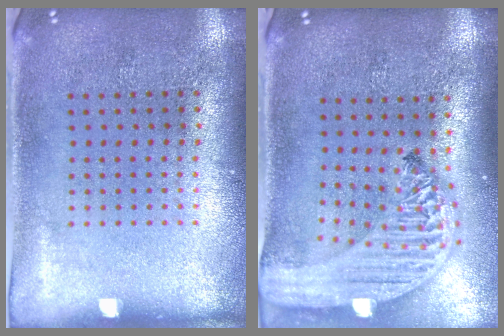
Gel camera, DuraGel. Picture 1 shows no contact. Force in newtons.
{"total": 3.2, "press": 2.4, "slide": 2.1}